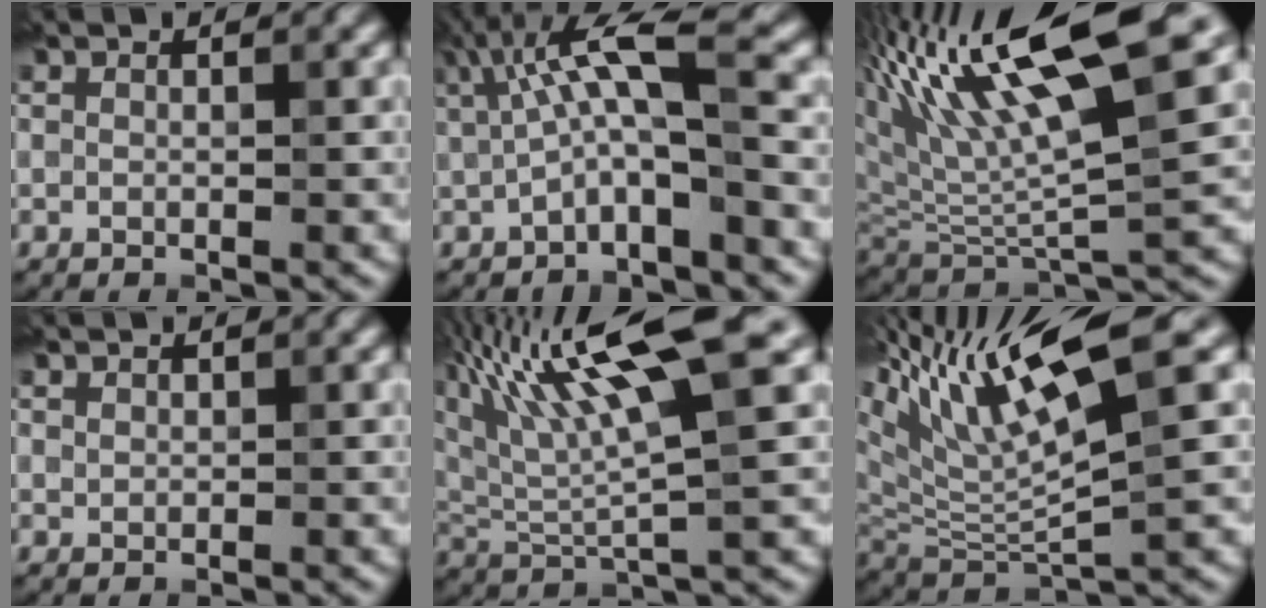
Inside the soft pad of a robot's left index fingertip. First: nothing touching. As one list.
[{"total": 4.4, "force": [0.2, 0.4, 4.3], "torque": [-0.110, -0.001, 0.029]}, {"total": 11.1, "force": [4.2, 2.4, 9.9], "torque": [-0.208, 0.005, 0.102]}, {"total": 1.4, "force": [0.5, -0.7, -1.1], "torque": [-0.002, -0.005, 0.035]}, {"total": 8.1, "force": [4.0, 1.0, 7.0], "torque": [-0.158, 0.003, 0.101]}, {"total": 9.8, "force": [4.9, 1.5, 8.4], "torque": [-0.188, 0.006, 0.122]}]